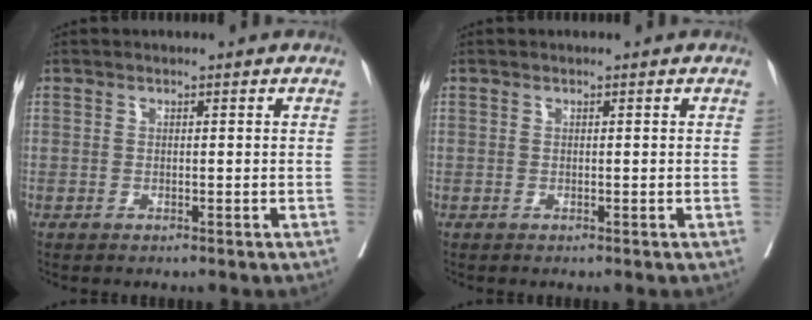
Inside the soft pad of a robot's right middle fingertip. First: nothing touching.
{"total": 0.0}